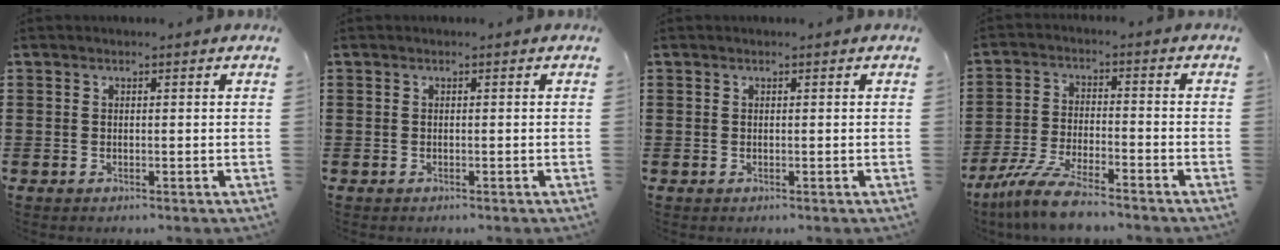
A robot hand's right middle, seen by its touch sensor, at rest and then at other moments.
{"total": 0.0}
{"total": 0.0}
{"total": 7.6, "force": [-6.6, 0.4, 3.8], "torque": [-0.089, -0.007, -0.130]}